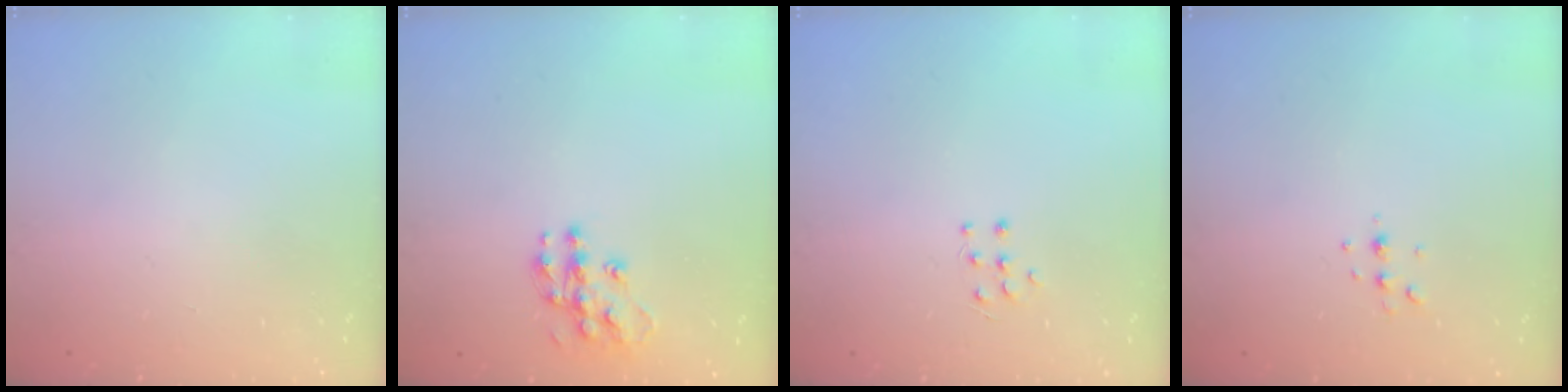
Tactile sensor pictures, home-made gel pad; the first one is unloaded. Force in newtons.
{"total": 11.3, "press": 11.3, "slide": 0.7}
{"total": 4.8, "press": 4.7, "slide": 0.8}
{"total": 3.7, "press": 3.6, "slide": 0.7}